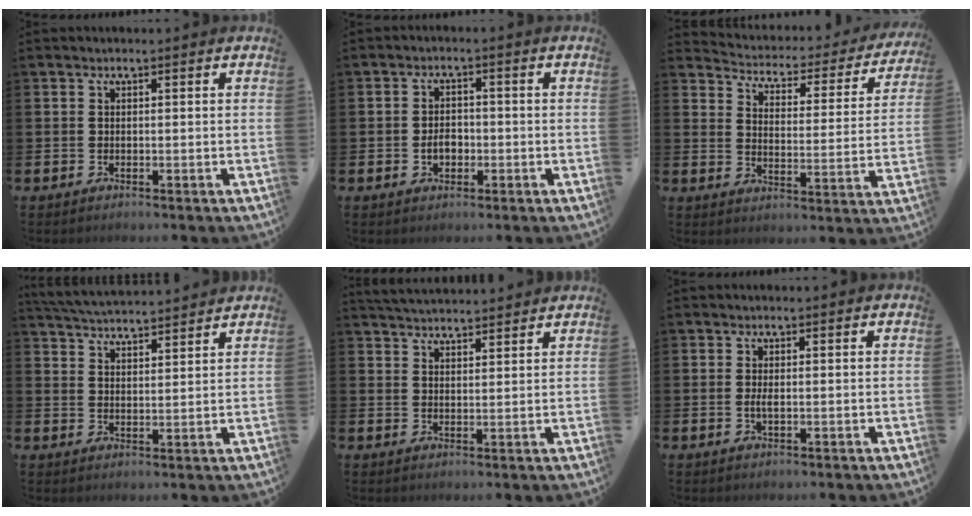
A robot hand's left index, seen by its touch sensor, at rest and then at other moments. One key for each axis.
{"total": 2.7, "fx": -0.7, "fy": 2.0, "fz": 1.8, "tx": -0.015, "ty": -0.004, "tz": -0.020}
{"total": 3.7, "fx": 3.3, "fy": 1.4, "fz": 0.5, "tx": -0.038, "ty": -0.032, "tz": 0.048}
{"total": 4.8, "fx": 4.8, "fy": 0.1, "fz": 0.2, "tx": -0.023, "ty": -0.030, "tz": 0.086}
{"total": 4.0, "fx": 4.0, "fy": 0.3, "fz": 0.2, "tx": -0.018, "ty": -0.016, "tz": 0.075}
{"total": 1.2, "fx": -0.1, "fy": 0.4, "fz": 1.2, "tx": -0.019, "ty": 0.001, "tz": -0.003}